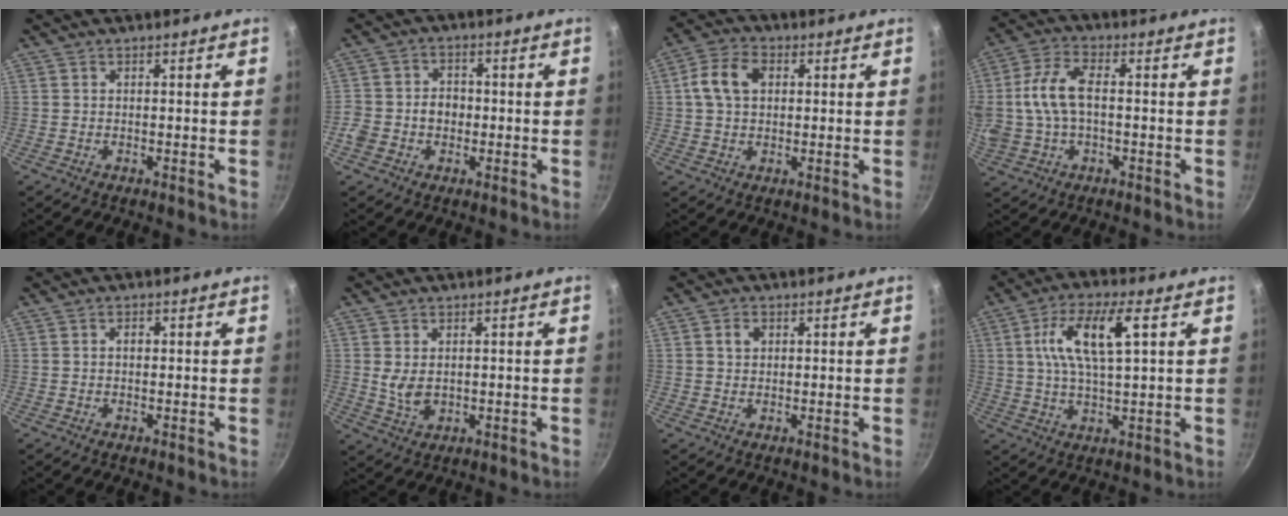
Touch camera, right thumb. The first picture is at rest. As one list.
[{"total": 6.8, "force": [-1.0, 5.6, 3.8], "torque": [-0.048, 0.027, -0.018]}, {"total": 8.0, "force": [1.6, 5.5, 5.6], "torque": [-0.104, 0.016, 0.026]}, {"total": 10.6, "force": [0.2, 5.8, 8.8], "torque": [-0.196, 0.026, 0.005]}, {"total": 1.1, "force": [0.1, 0.8, 0.8], "torque": [-0.007, 0.004, -0.001]}, {"total": 3.8, "force": [0.5, 2.6, 2.8], "torque": [-0.046, -0.008, 0.018]}, {"total": 2.3, "force": [0.7, 1.8, 1.3], "torque": [-0.016, 0.000, 0.013]}, {"total": 12.1, "force": [3.4, 3.9, 11.0], "torque": [-0.219, 0.006, 0.063]}]